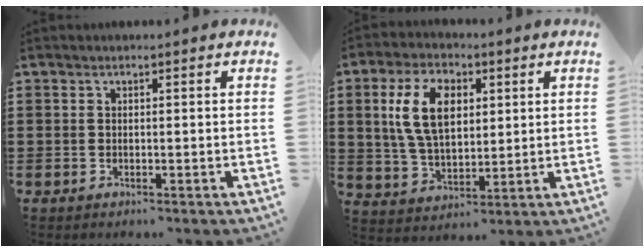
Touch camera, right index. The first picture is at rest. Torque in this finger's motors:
{"motor_torque": [2.02, 0.12, 1.05, 0.14]}